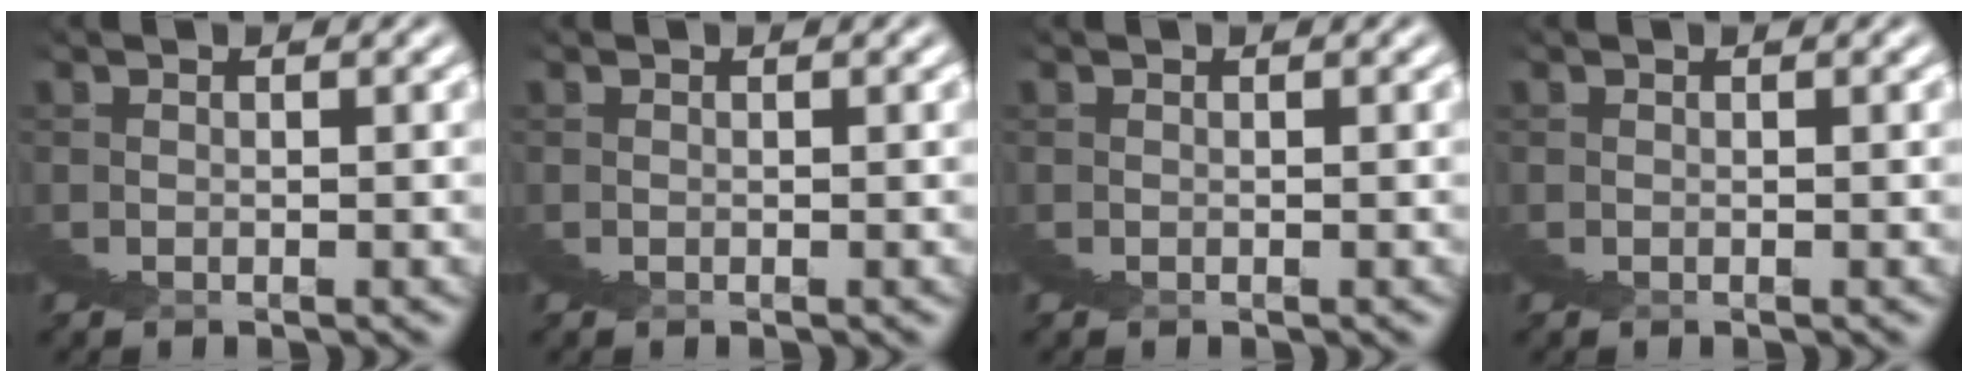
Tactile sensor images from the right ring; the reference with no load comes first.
{"total": 0.0}
{"total": 0.0}
{"total": 0.0}